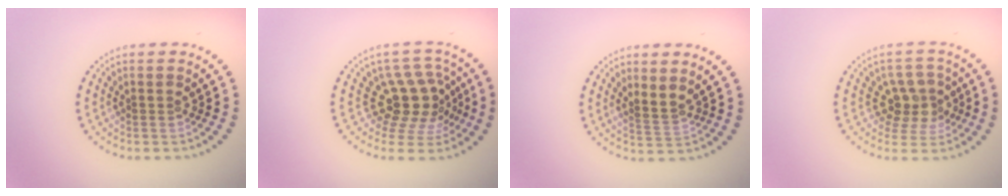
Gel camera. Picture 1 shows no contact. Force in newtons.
{"total": 4.3, "press": 3.3, "slide": 2.8}
{"total": 1.8, "press": 1.5, "slide": 1.1}
{"total": 3.3, "press": 2.9, "slide": 1.7}